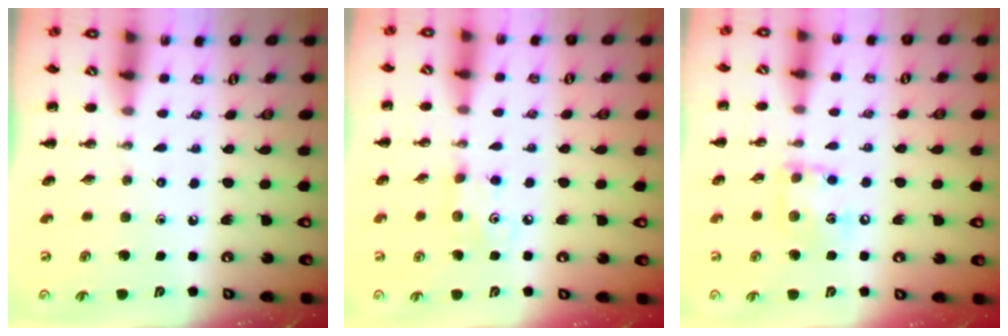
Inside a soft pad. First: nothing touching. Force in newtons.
{"total": 4.2, "press": 4.1, "slide": 0.8}
{"total": 10.1, "press": 10.1, "slide": 0.8}